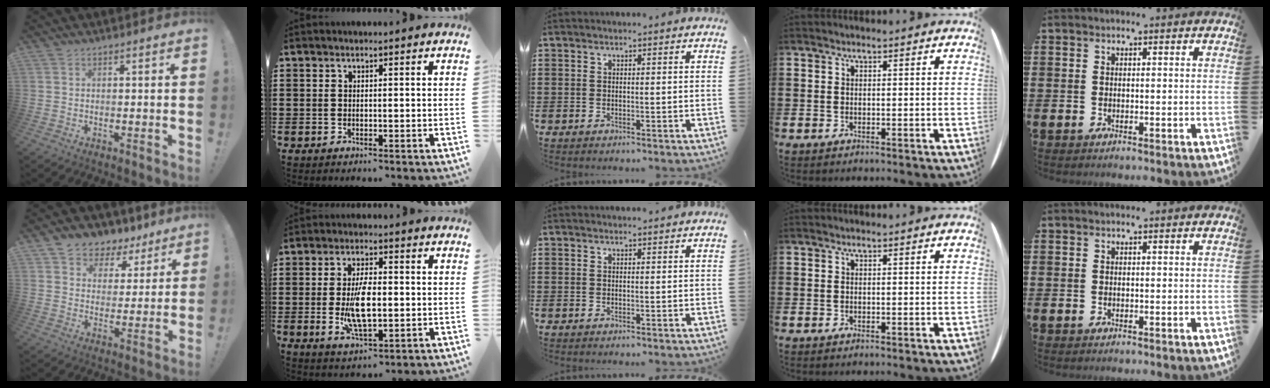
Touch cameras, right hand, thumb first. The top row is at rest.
{"thumb": {"total": 6.6, "force": [4.0, 5.3, 0.7], "torque": [-0.018, -0.034, 0.082]}, "index": {"total": 8.7, "force": [-0.8, 3.6, 7.9], "torque": [-0.164, -0.004, -0.017]}, "middle": {"total": 0.6, "force": [0.6, 0.1, 0.1], "torque": [0.004, -0.004, 0.010]}}